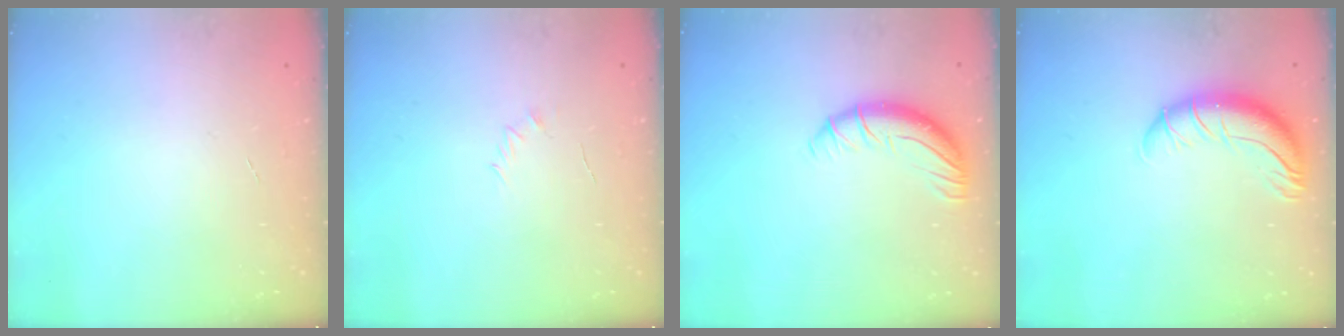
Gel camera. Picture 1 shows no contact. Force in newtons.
{"total": 2.5, "press": 2.4, "slide": 0.7}
{"total": 10.0, "press": 9.9, "slide": 1.6}
{"total": 11.6, "press": 11.2, "slide": 3.0}